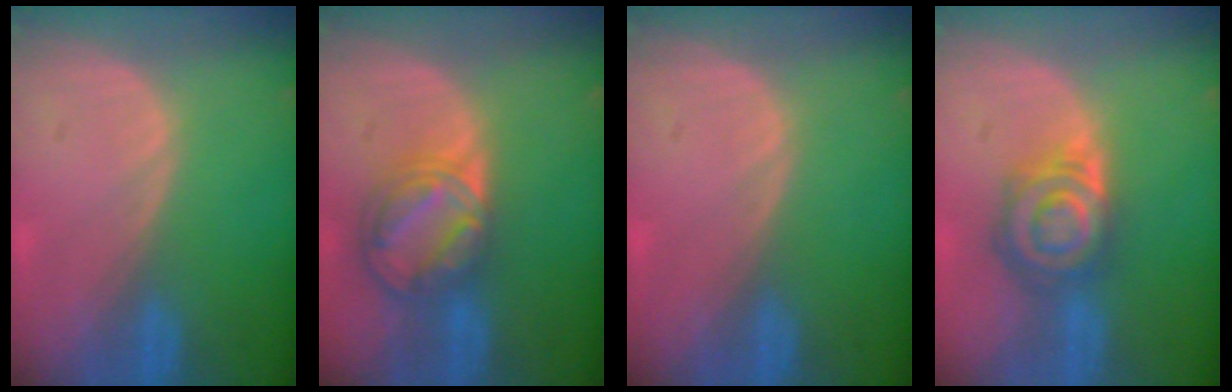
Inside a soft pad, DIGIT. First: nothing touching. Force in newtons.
{"total": 8.7, "press": 7.3, "slide": 4.6}
{"total": 0.0}
{"total": 7.8, "press": 7.0, "slide": 3.4}